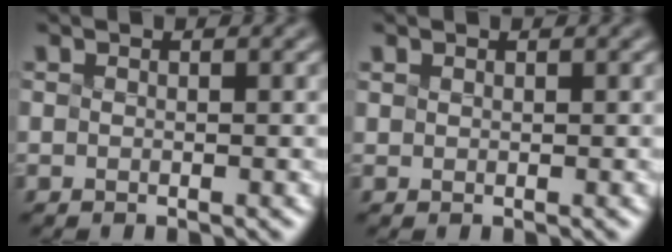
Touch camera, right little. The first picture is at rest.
{"total": 0.9, "force": [0.1, -0.4, -0.7], "torque": [-0.001, -0.008, 0.020]}